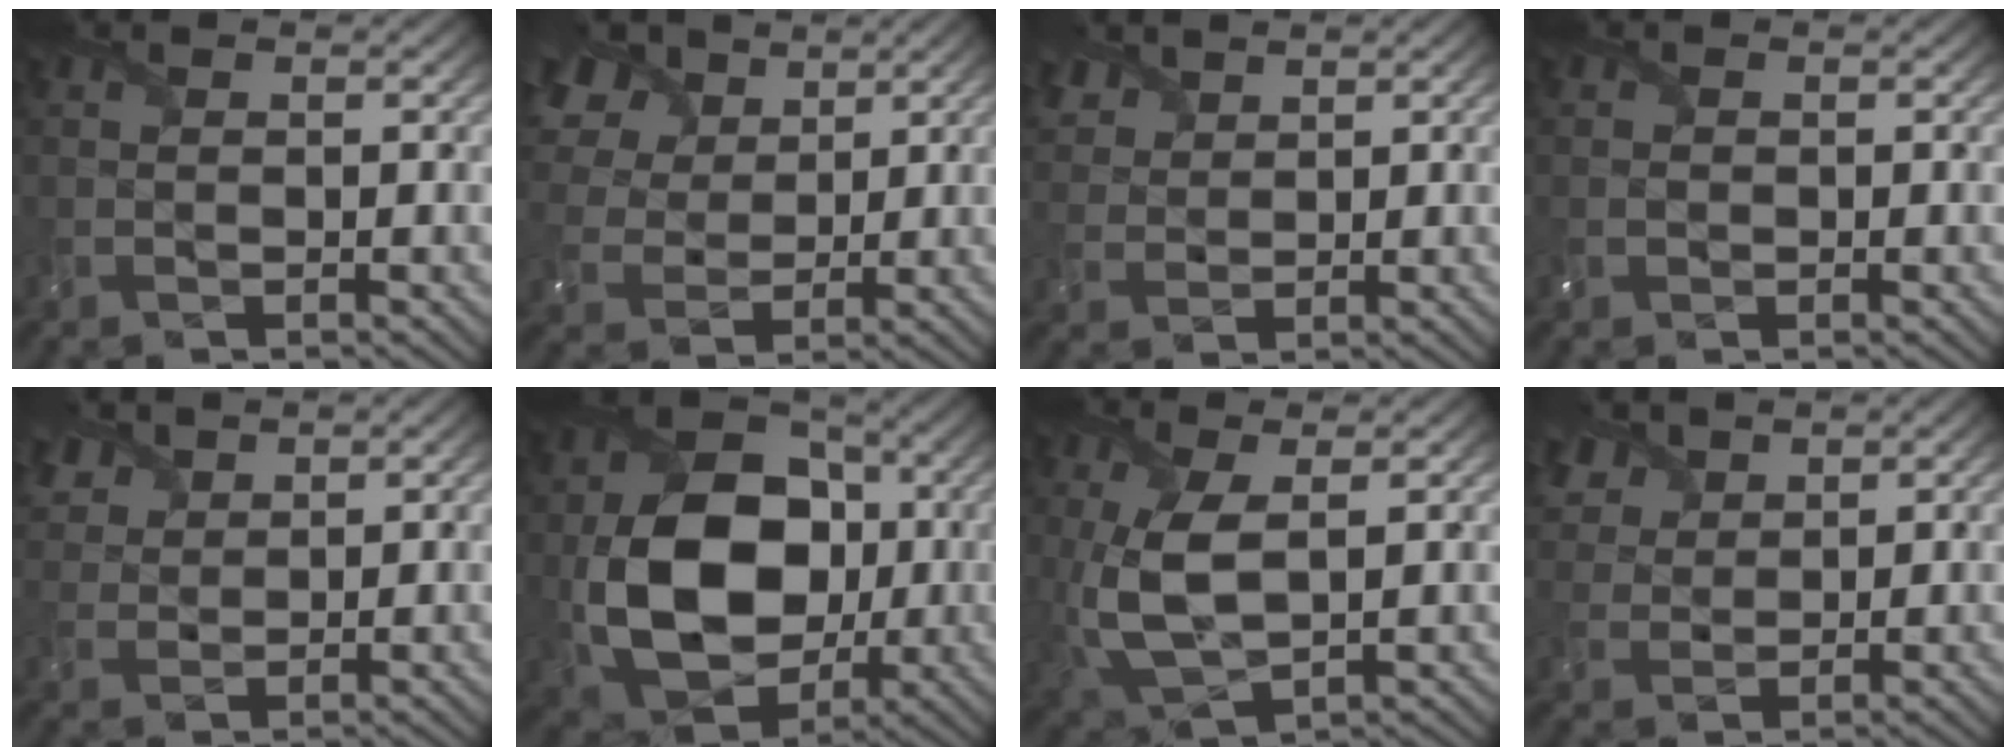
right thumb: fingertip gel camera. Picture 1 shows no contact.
{"total": 9.9, "force": [5.4, 6.4, 5.2], "torque": [-0.154, 0.028, 0.094]}
{"total": 4.1, "force": [3.0, 2.4, 1.4], "torque": [-0.047, 0.007, 0.063]}
{"total": 0.8, "force": [-0.1, 0.7, 0.3], "torque": [-0.006, -0.003, -0.005]}
{"total": 4.8, "force": [3.3, 2.9, 1.8], "torque": [-0.060, 0.009, 0.064]}
{"total": 15.0, "force": [-0.7, 11.1, 10.1], "torque": [-0.190, -0.015, -0.004]}
{"total": 8.5, "force": [0.7, 4.2, 7.4], "torque": [-0.189, -0.006, 0.018]}
{"total": 6.4, "force": [4.0, 4.0, 3.0], "torque": [-0.102, 0.016, 0.076]}